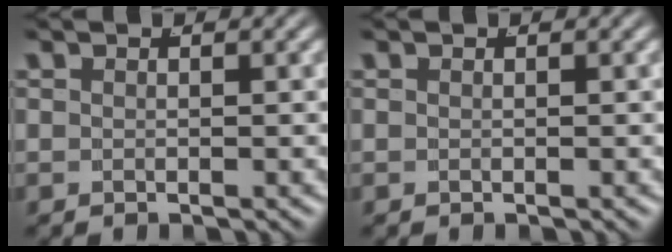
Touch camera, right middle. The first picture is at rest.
{"total": 0.0}